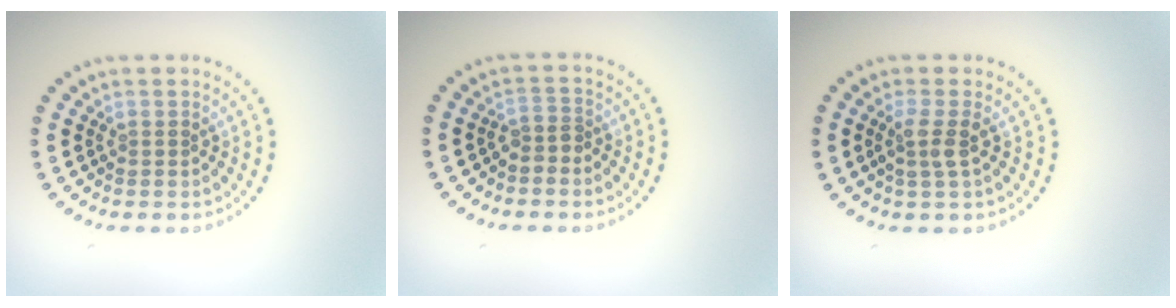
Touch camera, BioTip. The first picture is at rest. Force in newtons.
{"total": 1.6, "press": 1.2, "slide": 1.0}
{"total": 1.9, "press": 1.5, "slide": 1.1}